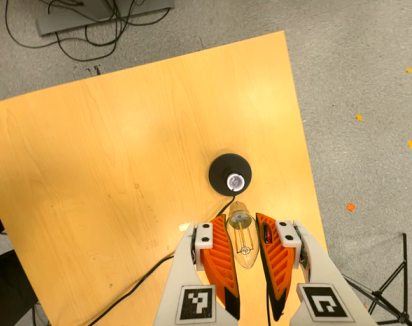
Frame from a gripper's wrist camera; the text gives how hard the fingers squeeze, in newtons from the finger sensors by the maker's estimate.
{"total": 19.4, "left": 22.0, "right": 16.8}